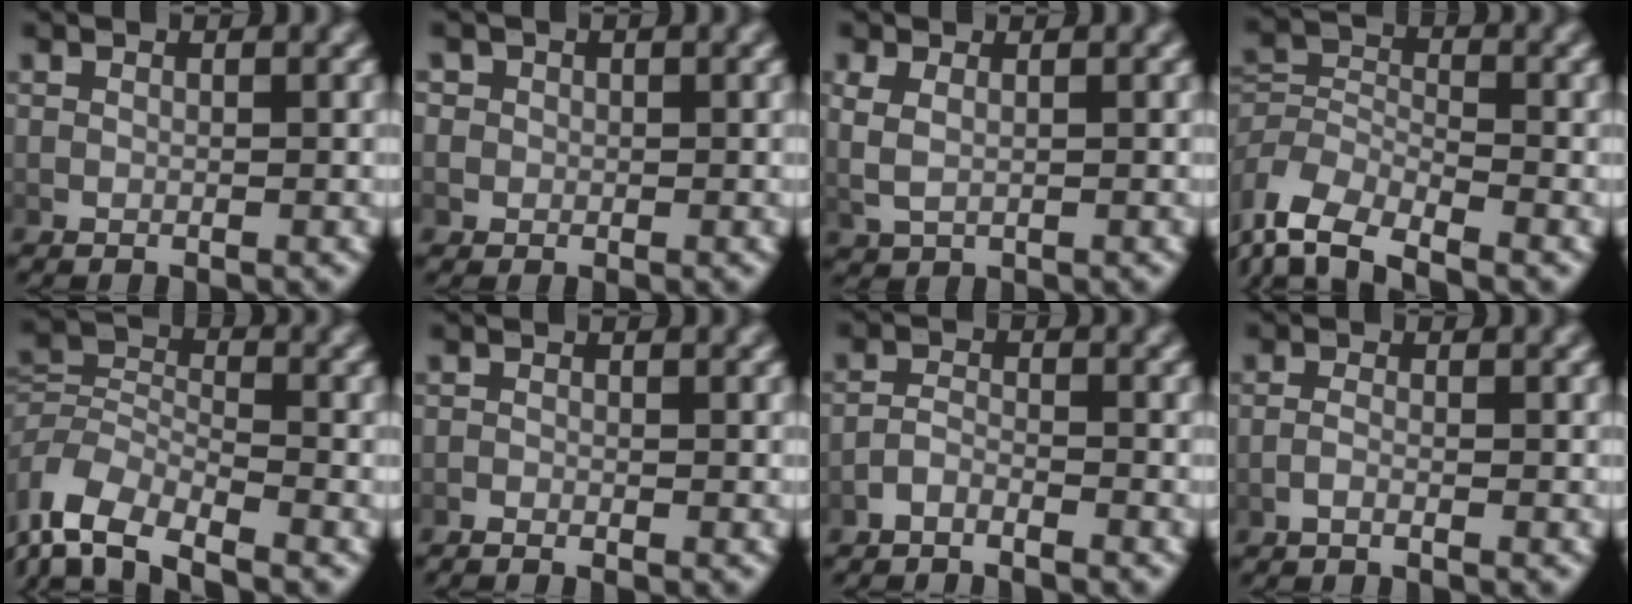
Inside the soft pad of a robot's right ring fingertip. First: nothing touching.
{"total": 3.1, "force": [0.2, 3.0, 0.7], "torque": [-0.026, -0.001, -0.003]}
{"total": 2.8, "force": [0.6, 2.0, 1.8], "torque": [-0.045, -0.003, 0.021]}
{"total": 7.8, "force": [-4.5, 5.5, 3.3], "torque": [-0.100, -0.043, -0.066]}
{"total": 8.0, "force": [-5.2, 5.2, 3.2], "torque": [-0.094, -0.042, -0.078]}
{"total": 1.1, "force": [-1.1, -0.1, 0.0], "torque": [-0.001, -0.005, -0.020]}
{"total": 2.3, "force": [-2.2, 0.6, 0.5], "torque": [-0.014, -0.007, -0.039]}
{"total": 1.1, "force": [-0.9, 0.0, 0.7], "torque": [-0.024, -0.008, -0.014]}